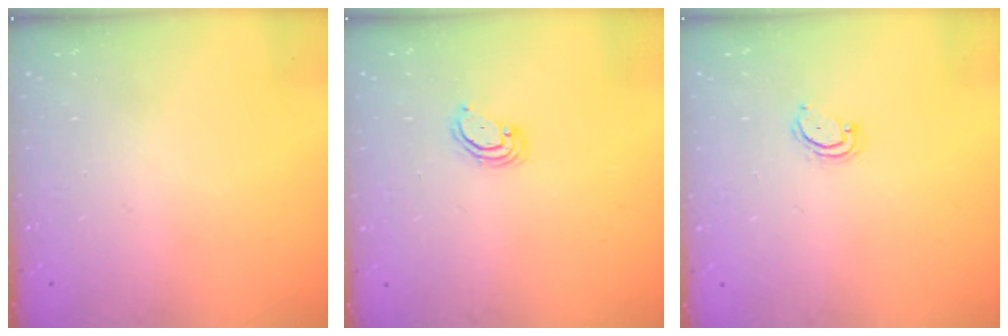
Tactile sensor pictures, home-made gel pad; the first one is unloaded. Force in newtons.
{"total": 2.9, "press": 2.9, "slide": 0.3}
{"total": 3.4, "press": 3.4, "slide": 0.2}